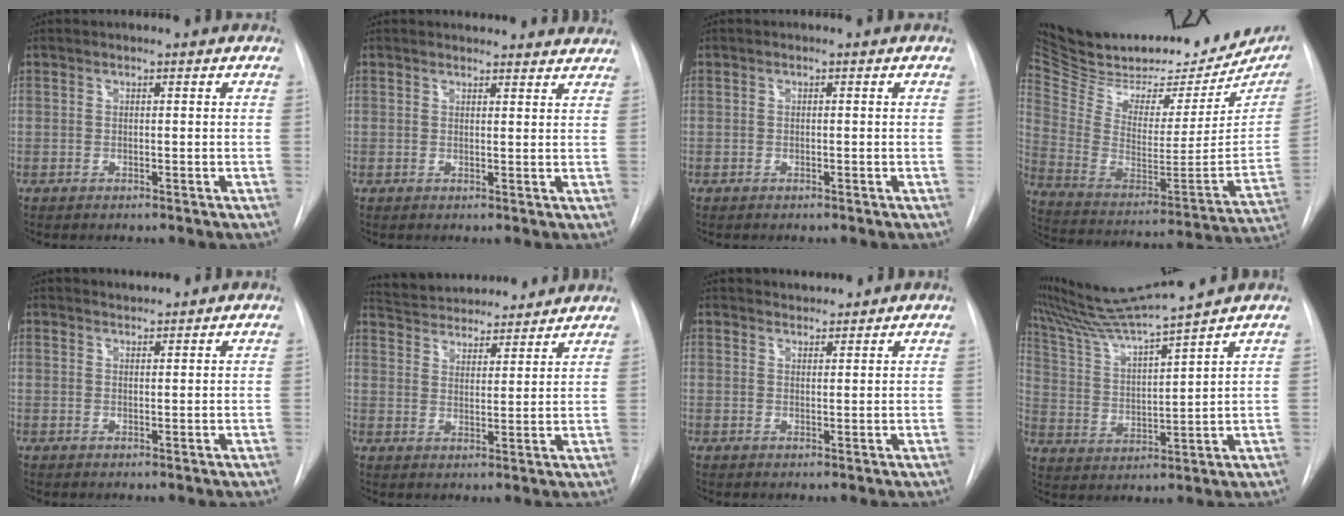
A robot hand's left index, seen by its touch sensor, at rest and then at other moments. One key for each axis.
{"total": 12.8, "fx": 12.3, "fy": 2.8, "fz": 2.4, "tx": -0.012, "ty": 0.014, "tz": 0.131}
{"total": 0.0}
{"total": 33.0, "fx": 27.5, "fy": 10.7, "fz": 14.6, "tx": -0.269, "ty": -0.040, "tz": 0.396}
{"total": 1.5, "fx": 1.5, "fy": -0.1, "fz": -0.4, "tx": -0.005, "ty": 0.006, "tz": 0.031}
{"total": 16.5, "fx": 15.4, "fy": 3.8, "fz": 4.7, "tx": -0.086, "ty": 0.027, "tz": 0.229}
{"total": 3.1, "fx": 3.1, "fy": 0.5, "fz": -0.1, "tx": -0.003, "ty": 0.017, "tz": 0.051}
{"total": 11.5, "fx": 10.3, "fy": -2.7, "fz": 4.2, "tx": -0.085, "ty": -0.010, "tz": 0.200}